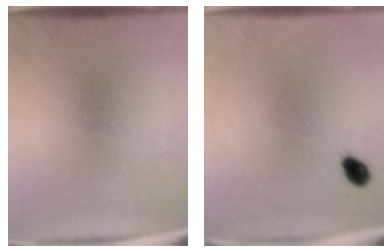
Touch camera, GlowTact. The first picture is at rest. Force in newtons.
{"total": 2.9}